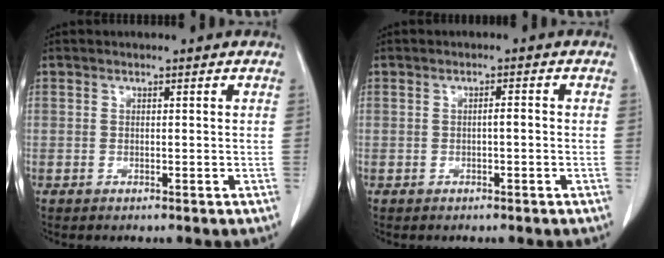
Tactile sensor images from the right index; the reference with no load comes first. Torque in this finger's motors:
{"motor_torque": [0.30, -0.10, 0.17, 0.04]}